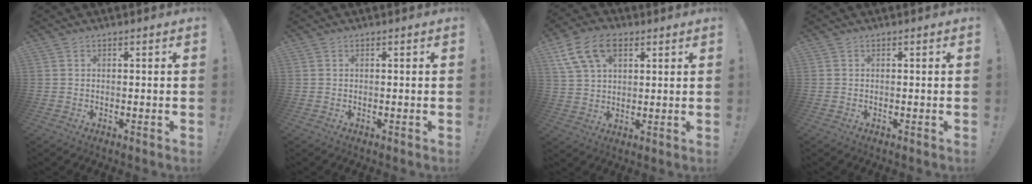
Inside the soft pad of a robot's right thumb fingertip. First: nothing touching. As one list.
[{"total": 0.0}, {"total": 13.0, "force": [6.0, 8.1, 8.2], "torque": [-0.150, -0.012, 0.117]}, {"total": 0.0}]